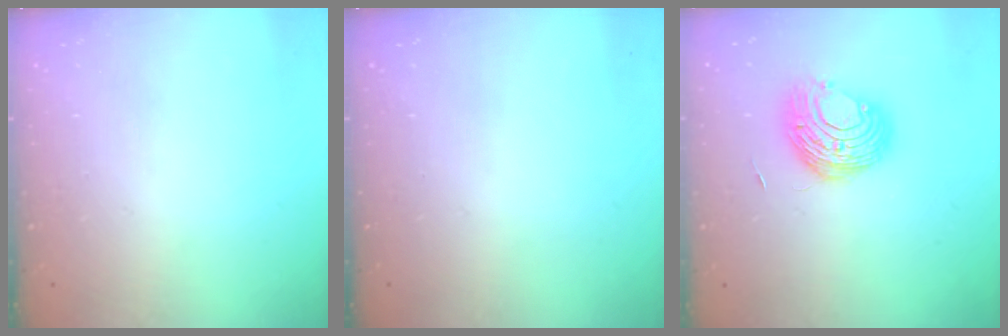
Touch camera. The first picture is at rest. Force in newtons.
{"total": 0.0}
{"total": 10.0, "press": 10.0, "slide": 0.5}